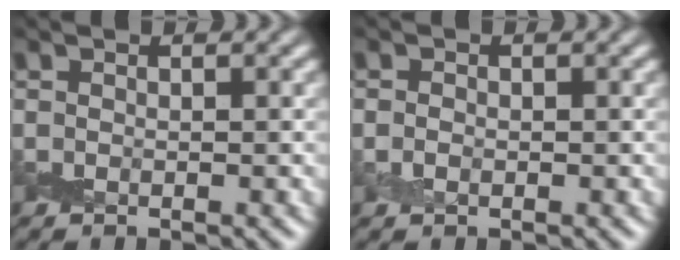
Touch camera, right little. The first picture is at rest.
{"total": 1.0, "force": [-0.2, 0.8, 0.6], "torque": [-0.011, -0.002, -0.007]}